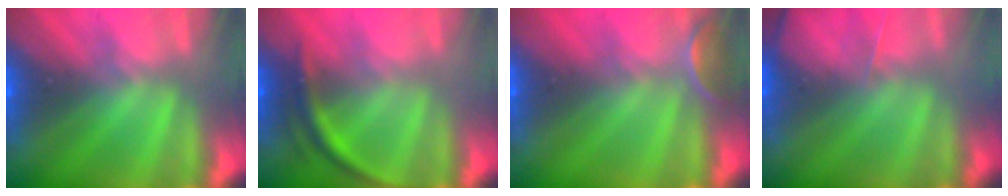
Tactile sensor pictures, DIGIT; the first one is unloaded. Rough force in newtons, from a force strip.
{"total": 3.5}
{"total": 2.5}
{"total": 2.1}